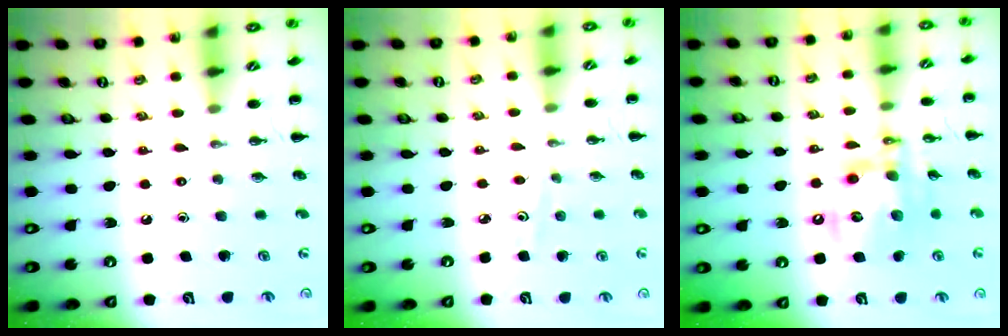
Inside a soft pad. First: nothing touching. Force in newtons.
{"total": 3.2, "press": 3.0, "slide": 1.1}
{"total": 15.0, "press": 14.7, "slide": 2.6}